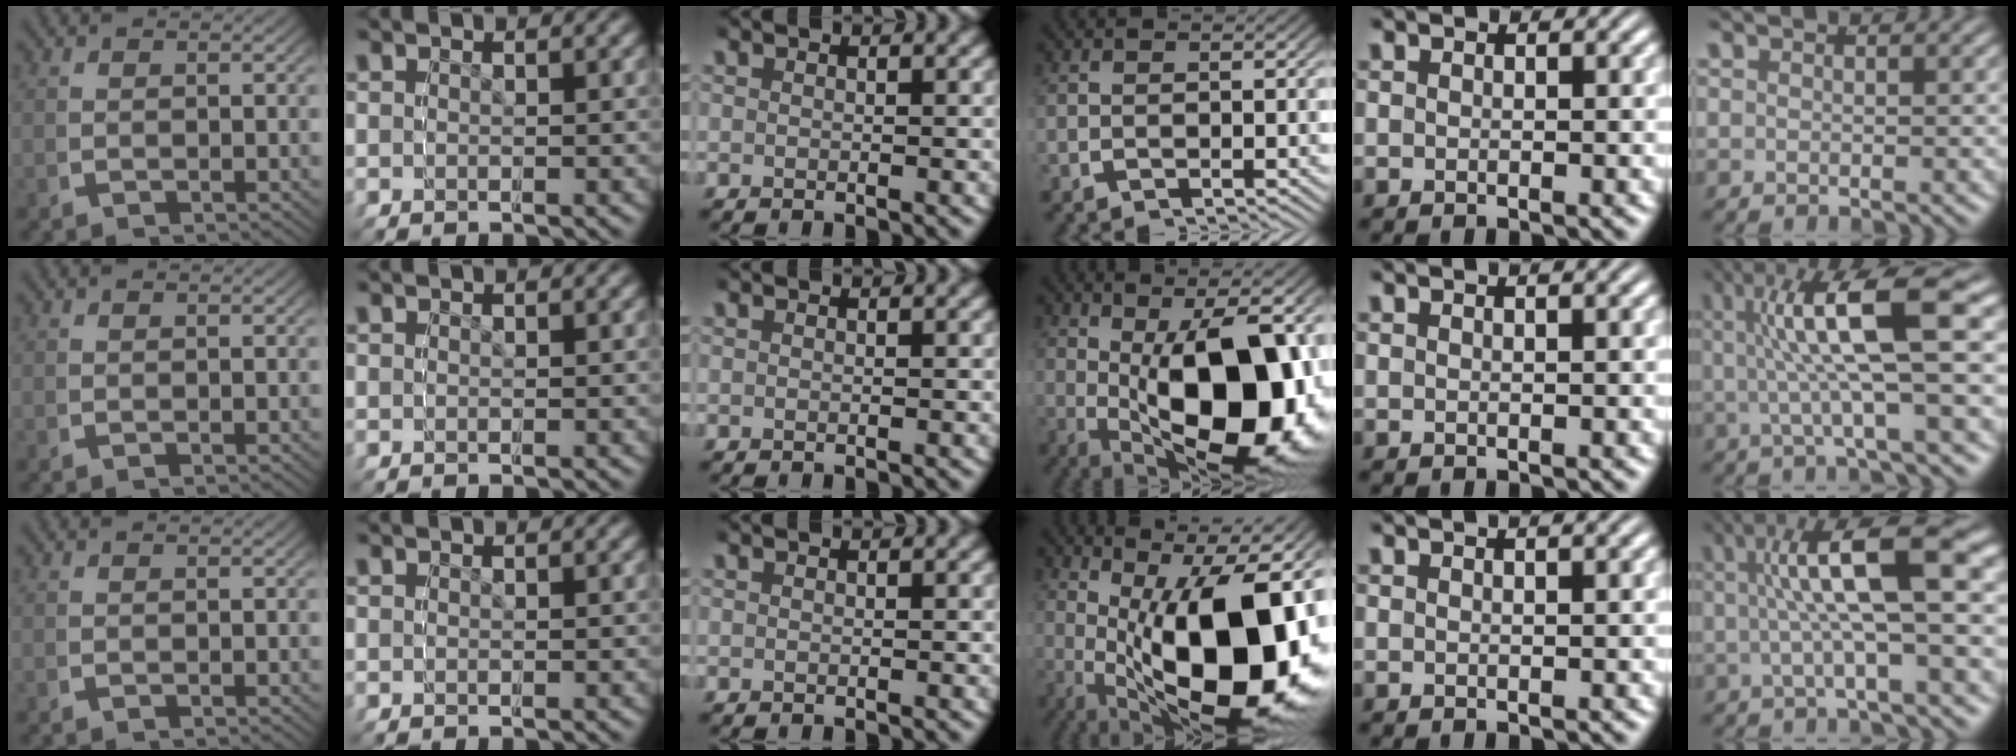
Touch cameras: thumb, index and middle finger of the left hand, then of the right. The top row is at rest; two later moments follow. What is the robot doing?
{"motion": "grasp_and_lifting", "object": "bottle"}